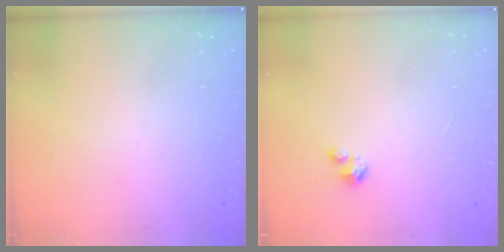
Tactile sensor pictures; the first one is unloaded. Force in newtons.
{"total": 2.7, "press": 2.7, "slide": 0.2}